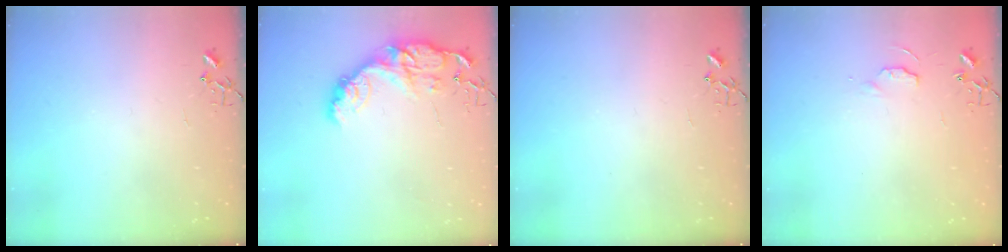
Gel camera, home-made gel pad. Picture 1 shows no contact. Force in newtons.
{"total": 14.8, "press": 14.8, "slide": 1.1}
{"total": 0.0}
{"total": 3.8, "press": 3.7, "slide": 0.5}